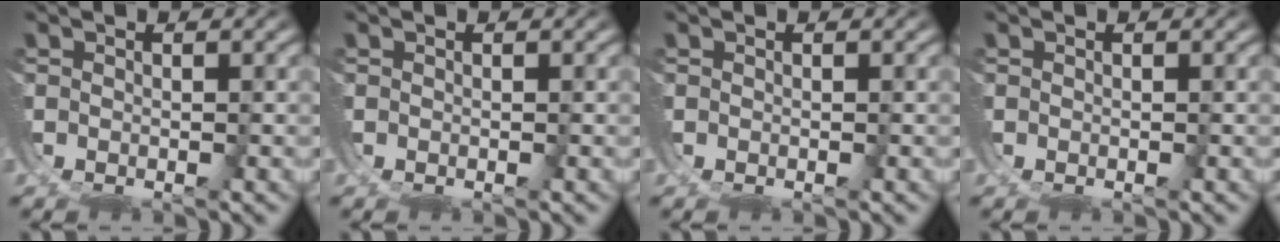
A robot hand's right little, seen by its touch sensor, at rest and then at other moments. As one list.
[{"total": 0.0}, {"total": 0.0}, {"total": 0.0}]